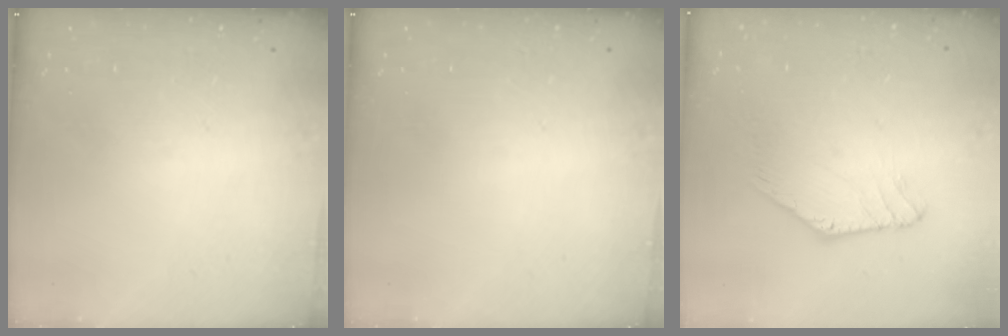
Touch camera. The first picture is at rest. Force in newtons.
{"total": 0.0}
{"total": 1.0, "press": 1.0, "slide": 0.0}